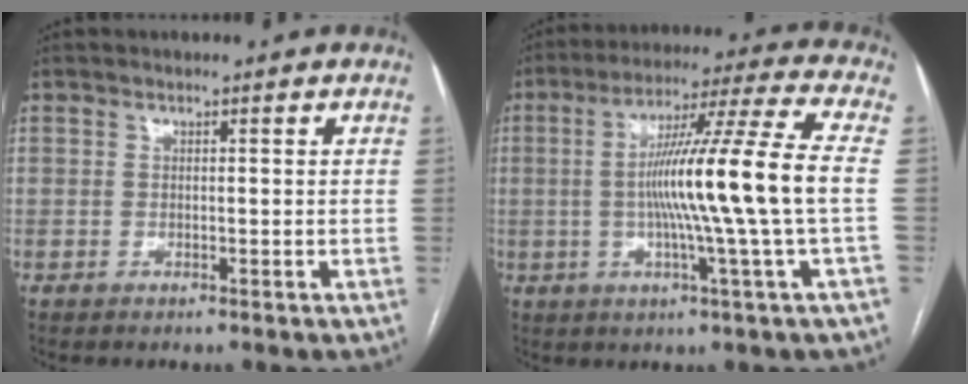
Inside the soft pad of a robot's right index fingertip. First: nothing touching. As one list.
[{"total": 15.9, "force": [-1.0, -2.3, 15.7], "torque": [-0.265, 0.000, -0.022]}]